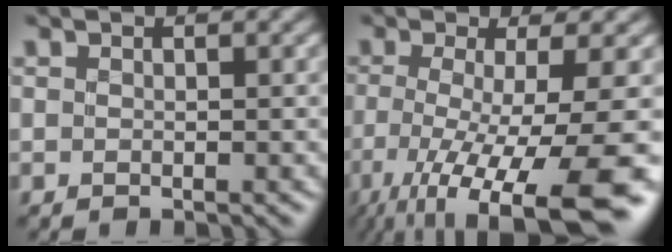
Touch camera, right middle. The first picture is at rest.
{"total": 12.6, "force": [-4.7, 3.4, 11.2], "torque": [-0.167, -0.025, -0.068]}